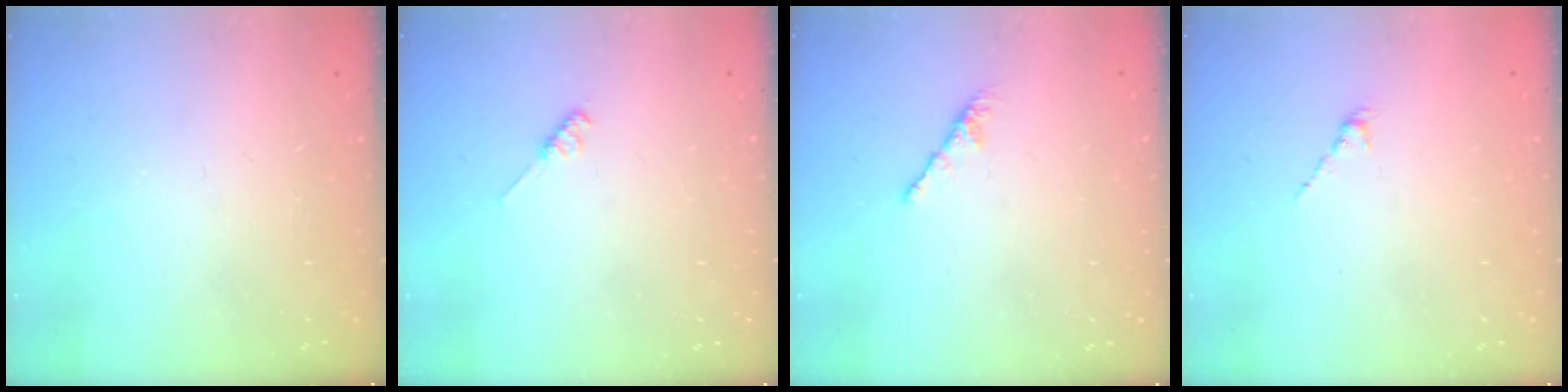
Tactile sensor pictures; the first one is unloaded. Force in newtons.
{"total": 2.6, "press": 2.5, "slide": 0.4}
{"total": 0.0}
{"total": 1.3, "press": 1.2, "slide": 0.5}